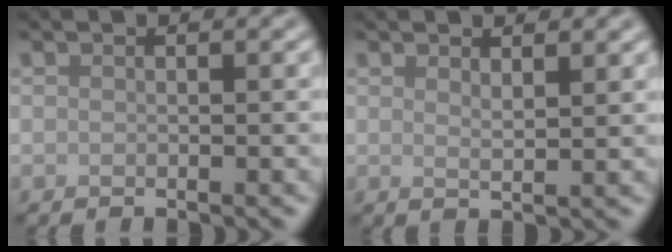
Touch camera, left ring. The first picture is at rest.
{"total": 1.5, "force": [1.1, 0.3, 0.9], "torque": [-0.014, -0.003, 0.019]}